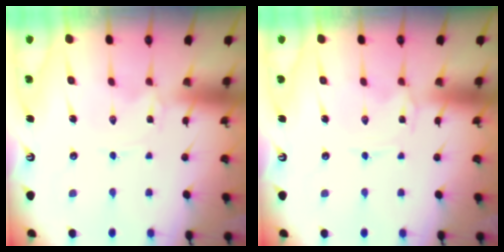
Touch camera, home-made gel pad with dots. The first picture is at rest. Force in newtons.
{"total": 0.7, "press": 0.7, "slide": 0.1}